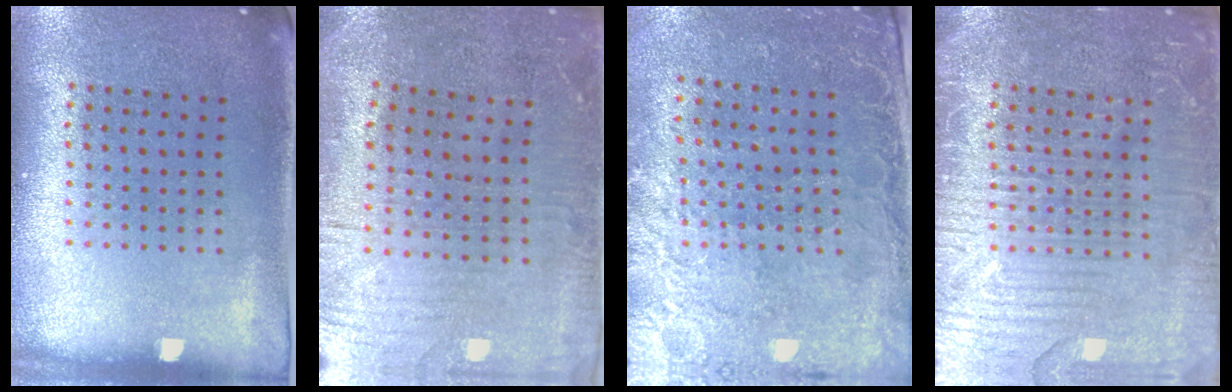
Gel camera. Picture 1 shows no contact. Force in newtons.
{"total": 0.9, "press": 0.7, "slide": 0.6}
{"total": 2.7, "press": 2.4, "slide": 1.2}
{"total": 4.2, "press": 4.2, "slide": 0.6}